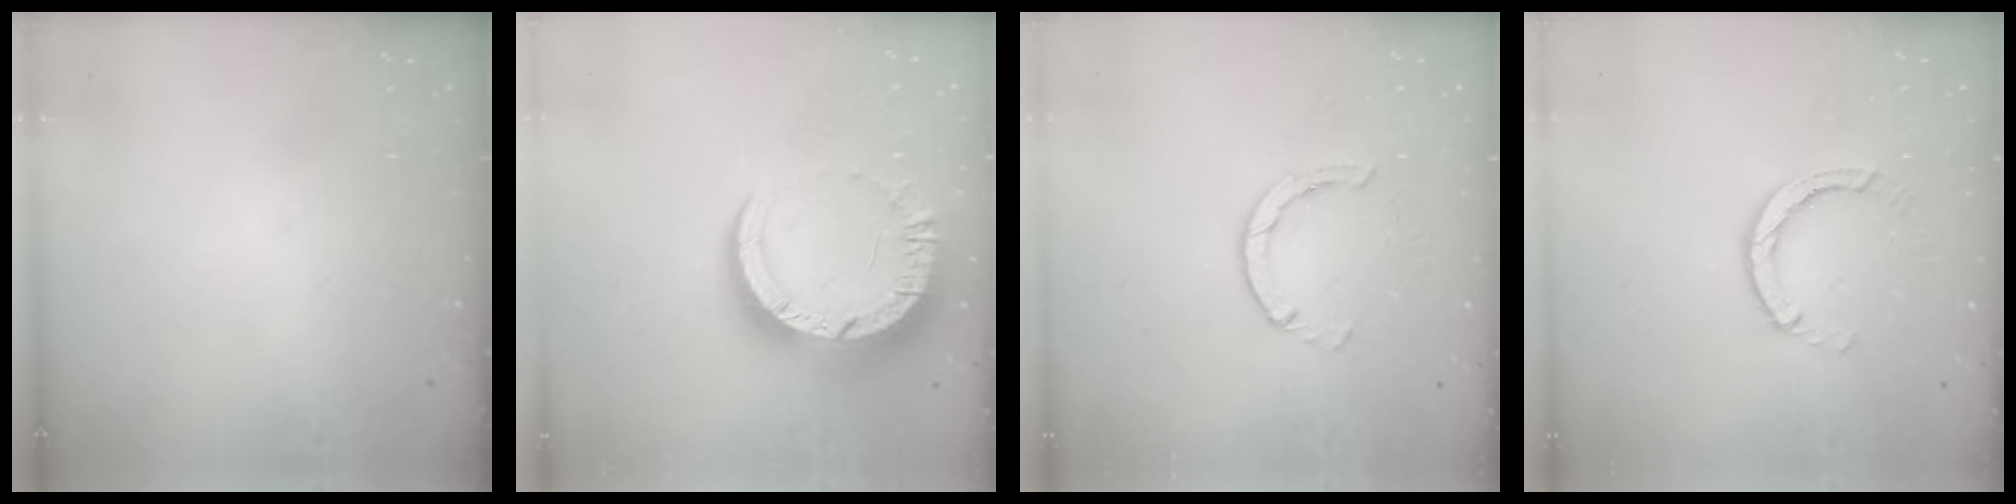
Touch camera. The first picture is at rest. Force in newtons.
{"total": 13.7, "press": 13.6, "slide": 1.2}
{"total": 2.9, "press": 2.9, "slide": 0.4}
{"total": 2.9, "press": 2.9, "slide": 0.5}